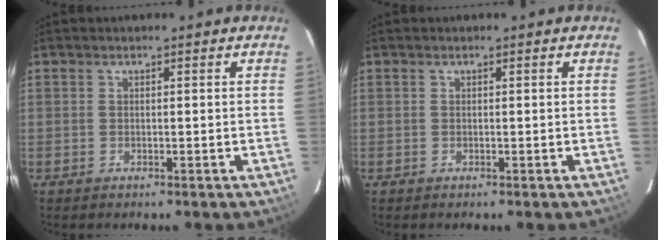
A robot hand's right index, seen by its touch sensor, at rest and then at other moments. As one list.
[{"total": 0.0}]